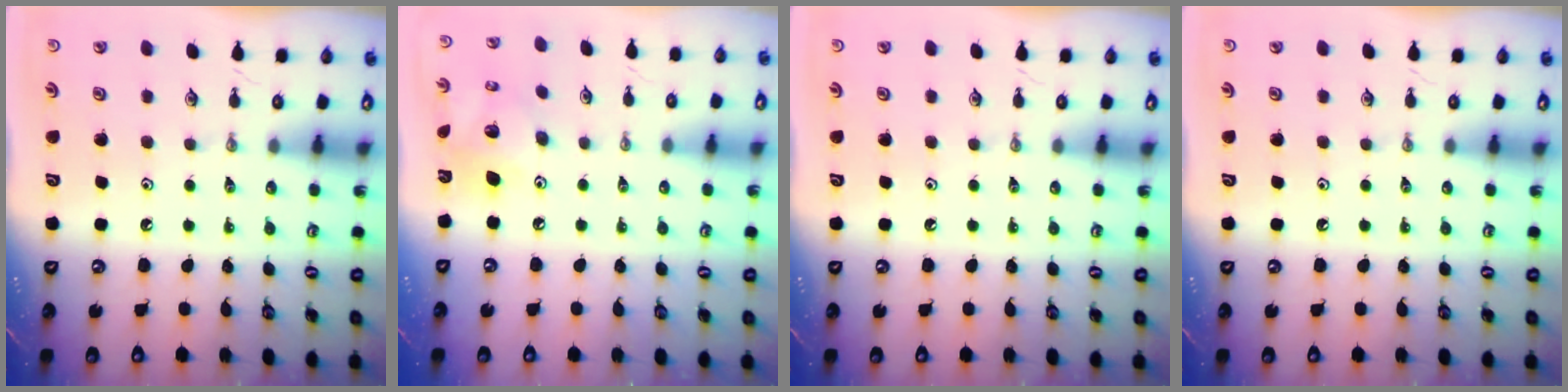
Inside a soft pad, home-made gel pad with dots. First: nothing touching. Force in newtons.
{"total": 10.4, "press": 10.4, "slide": 0.8}
{"total": 0.0}
{"total": 0.0}